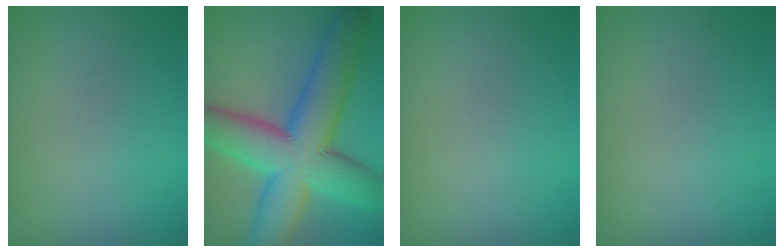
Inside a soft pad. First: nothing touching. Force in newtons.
{"total": 12.8, "press": 12.8, "slide": 0.4}
{"total": 0.0}
{"total": 0.0}